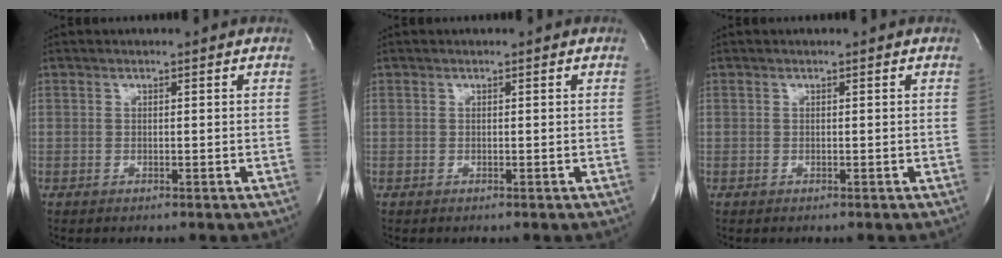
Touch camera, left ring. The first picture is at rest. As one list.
[{"total": 0.0}, {"total": 0.0}]